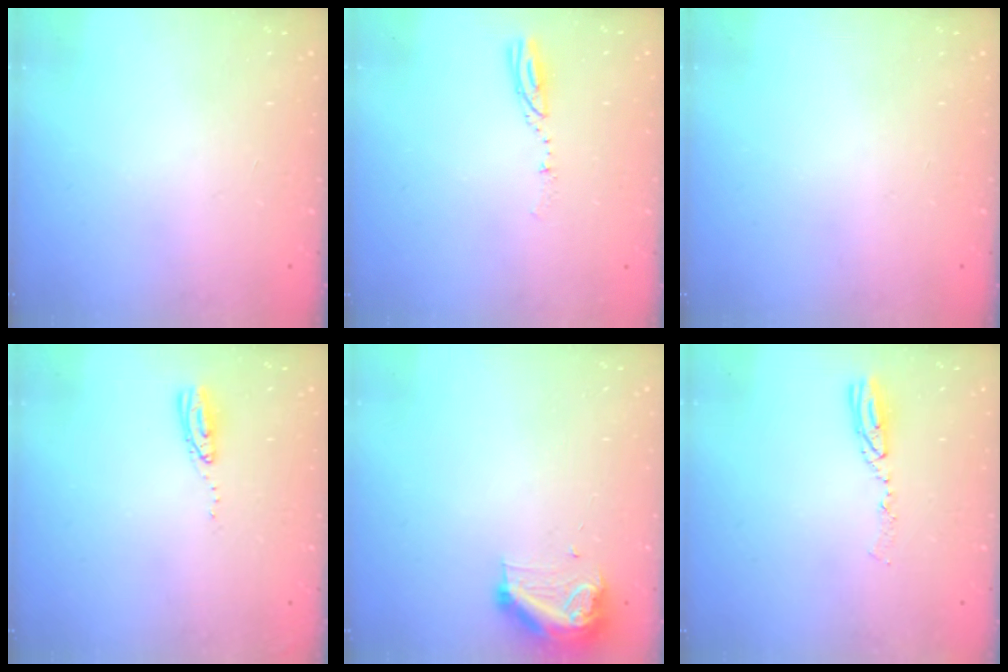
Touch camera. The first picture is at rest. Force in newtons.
{"total": 3.9, "press": 3.9, "slide": 0.4}
{"total": 0.0}
{"total": 5.0, "press": 5.0, "slide": 0.5}
{"total": 9.8, "press": 9.8, "slide": 0.5}
{"total": 6.5, "press": 6.5, "slide": 0.7}